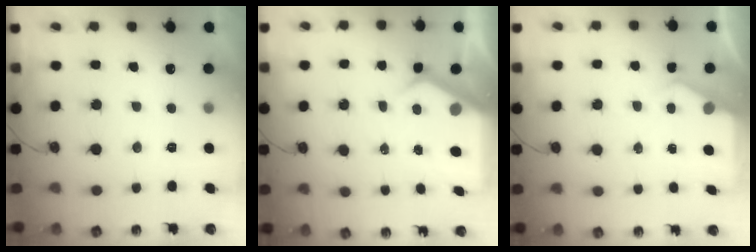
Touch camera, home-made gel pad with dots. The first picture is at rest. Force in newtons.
{"total": 6.2, "press": 6.2, "slide": 0.7}
{"total": 2.7, "press": 2.7, "slide": 0.5}